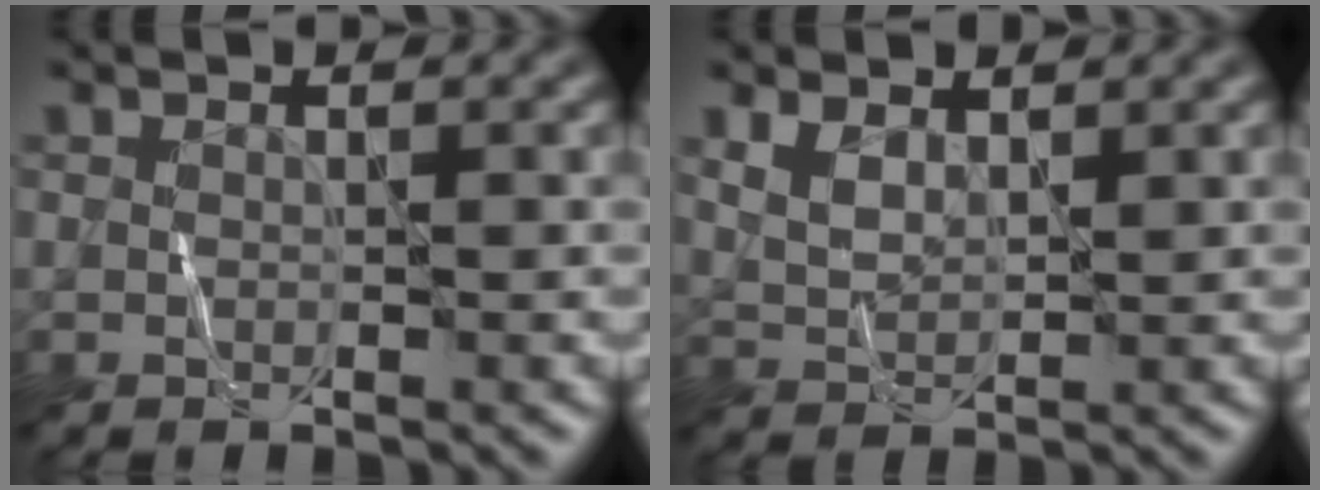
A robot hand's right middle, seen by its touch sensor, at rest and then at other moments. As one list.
[{"total": 2.1, "force": [1.3, 1.1, 1.3], "torque": [-0.034, -0.002, 0.031]}]